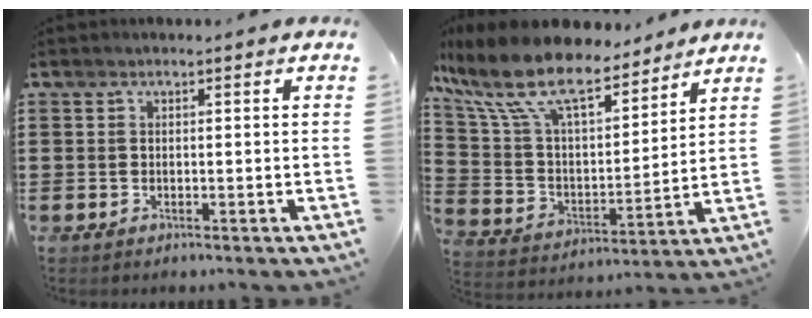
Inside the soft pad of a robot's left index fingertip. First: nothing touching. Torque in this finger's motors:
{"motor_torque": [2.14, 0.00, 0.69, 0.21]}